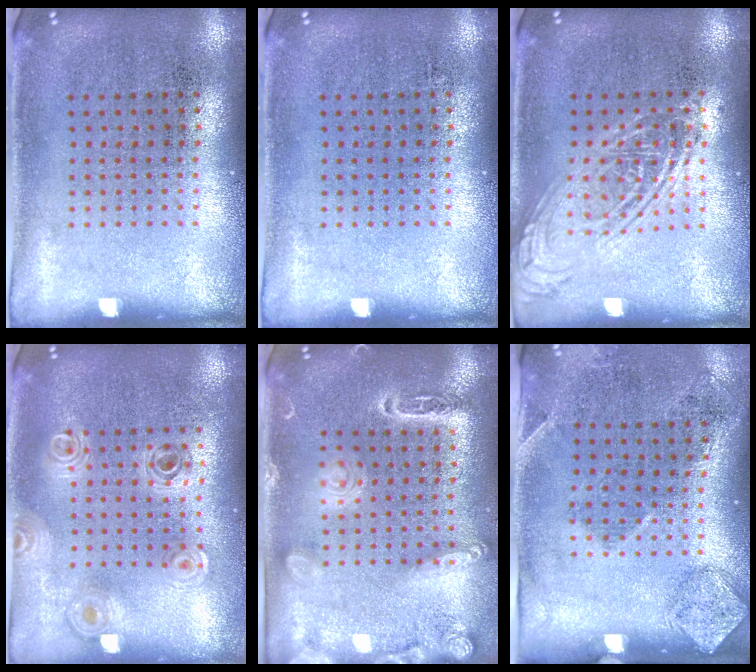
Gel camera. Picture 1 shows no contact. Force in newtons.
{"total": 0.0}
{"total": 2.4, "press": 2.4, "slide": 0.2}
{"total": 0.8, "press": 0.8, "slide": 0.1}
{"total": 2.0, "press": 1.9, "slide": 0.6}
{"total": 1.8, "press": 1.1, "slide": 1.4}